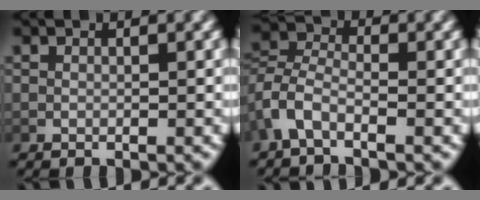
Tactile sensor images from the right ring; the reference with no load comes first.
{"total": 4.3, "force": [-1.1, 3.4, 2.4], "torque": [-0.069, -0.009, -0.028]}